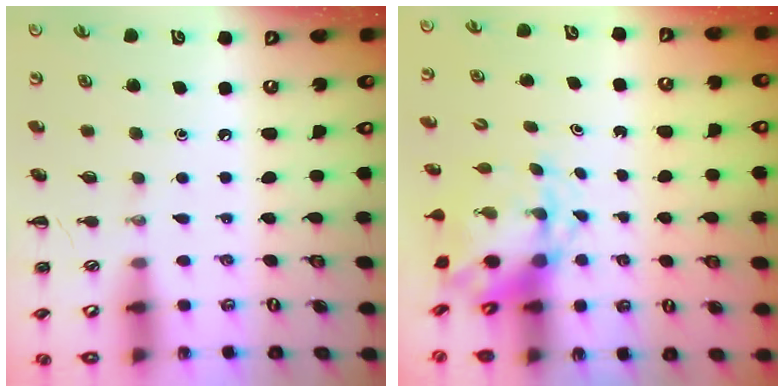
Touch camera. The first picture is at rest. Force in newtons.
{"total": 5.5, "press": 5.4, "slide": 0.8}